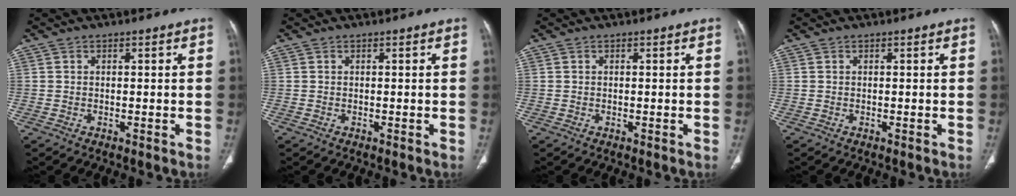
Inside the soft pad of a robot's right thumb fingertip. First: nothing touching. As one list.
[{"total": 0.0}, {"total": 0.0}, {"total": 0.0}]